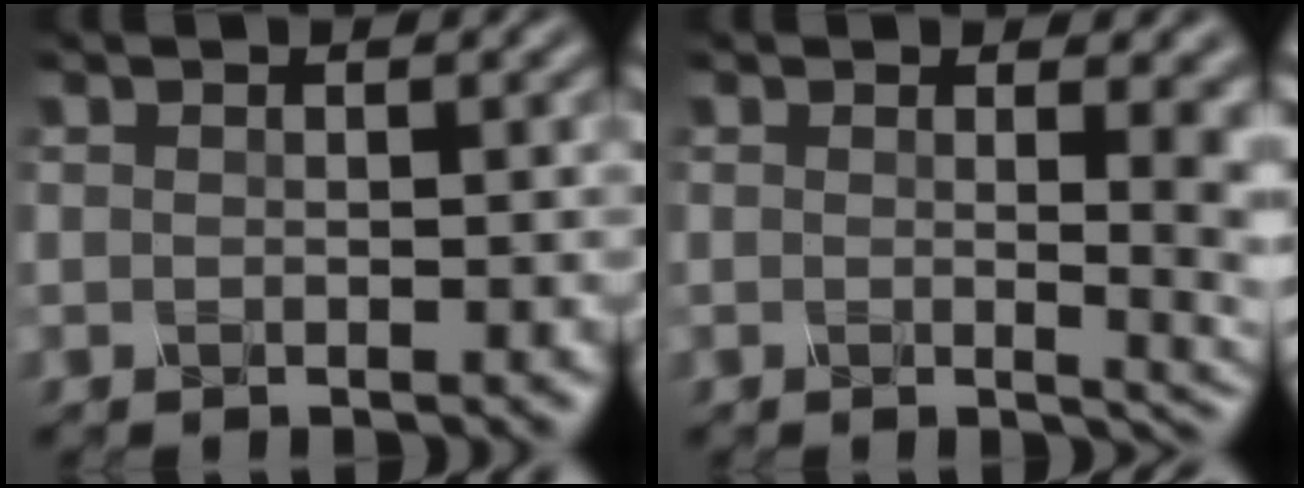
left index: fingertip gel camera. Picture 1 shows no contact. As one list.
[{"total": 6.5, "force": [0.9, 3.1, 5.6], "torque": [-0.023, -0.003, 0.012]}]